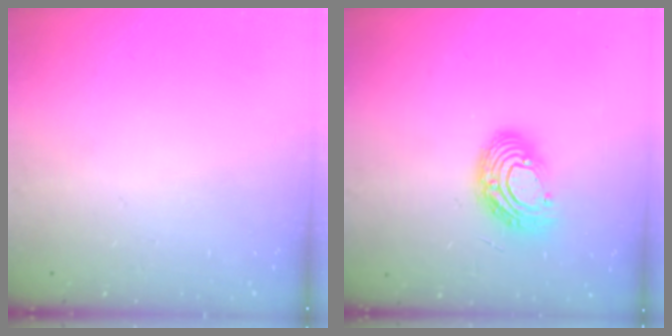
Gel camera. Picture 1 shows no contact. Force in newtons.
{"total": 12.3, "press": 12.3, "slide": 1.0}